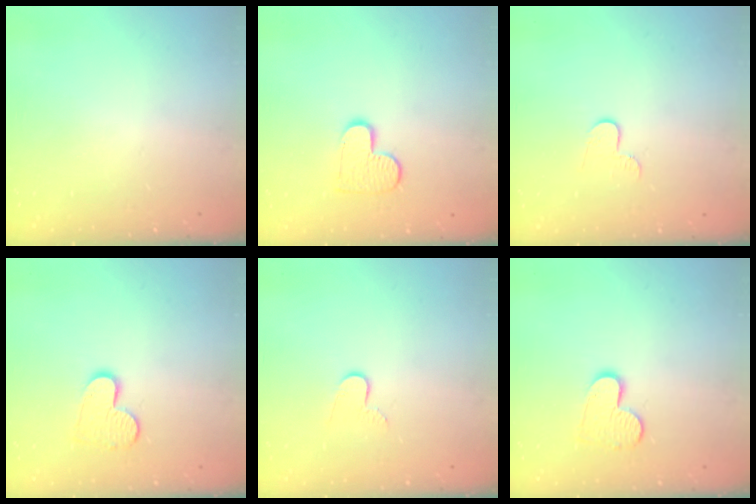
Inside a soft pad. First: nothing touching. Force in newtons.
{"total": 8.9, "press": 8.9, "slide": 0.4}
{"total": 4.6, "press": 4.6, "slide": 0.5}
{"total": 9.9, "press": 9.8, "slide": 0.7}
{"total": 6.0, "press": 6.0, "slide": 0.5}
{"total": 9.9, "press": 9.8, "slide": 0.7}